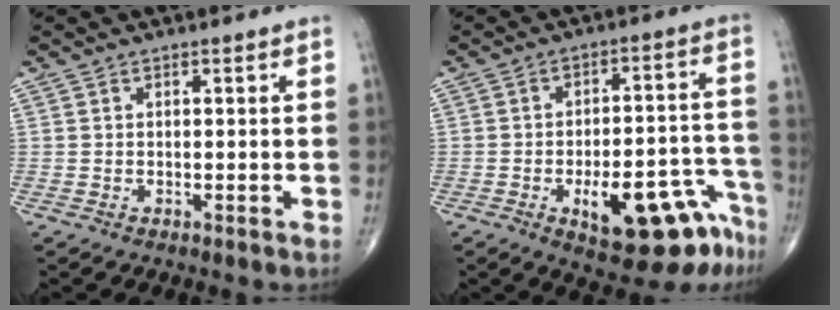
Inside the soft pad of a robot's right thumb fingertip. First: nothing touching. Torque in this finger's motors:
{"motor_torque": [1.78, 1.51, 0.76, -0.95, 0.27]}